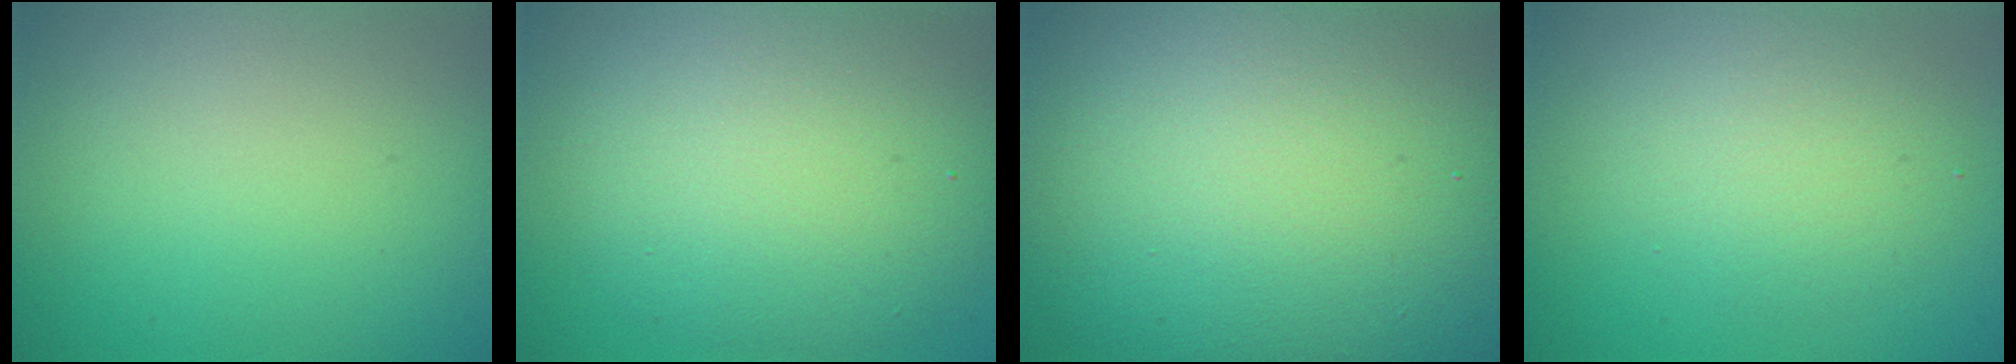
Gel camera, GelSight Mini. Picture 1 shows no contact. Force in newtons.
{"total": 8.2, "press": 8.2, "slide": 0.8}
{"total": 19.7, "press": 19.7, "slide": 1.2}
{"total": 3.2, "press": 3.2, "slide": 0.2}